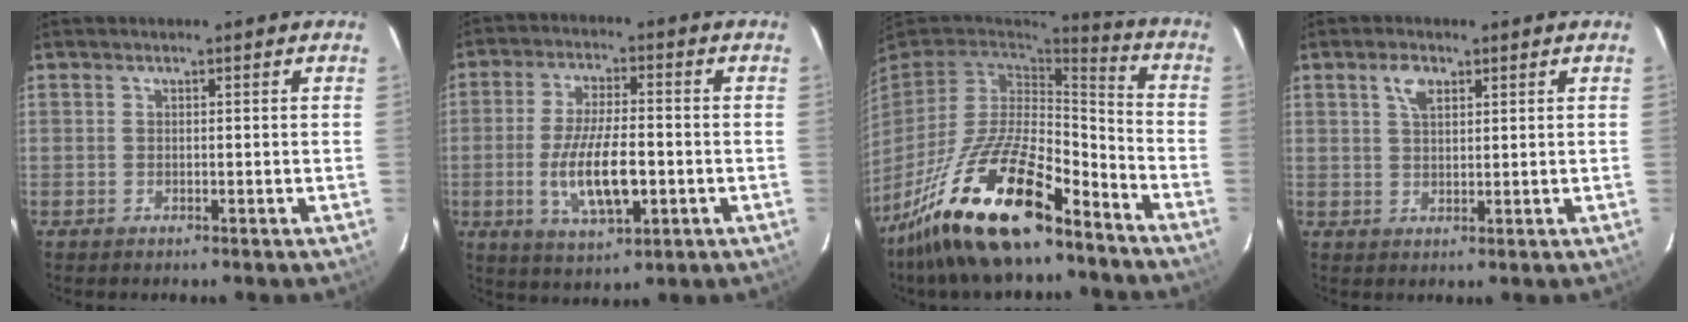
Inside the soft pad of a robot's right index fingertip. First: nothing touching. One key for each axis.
{"total": 11.9, "fx": -2.6, "fy": 4.0, "fz": 10.9, "tx": -0.214, "ty": -0.011, "tz": -0.043}
{"total": 22.6, "fx": -15.4, "fy": 7.3, "fz": 14.9, "tx": -0.300, "ty": -0.025, "tz": -0.269}
{"total": 3.4, "fx": 1.8, "fy": 1.8, "fz": 2.3, "tx": -0.042, "ty": 0.007, "tz": 0.034}